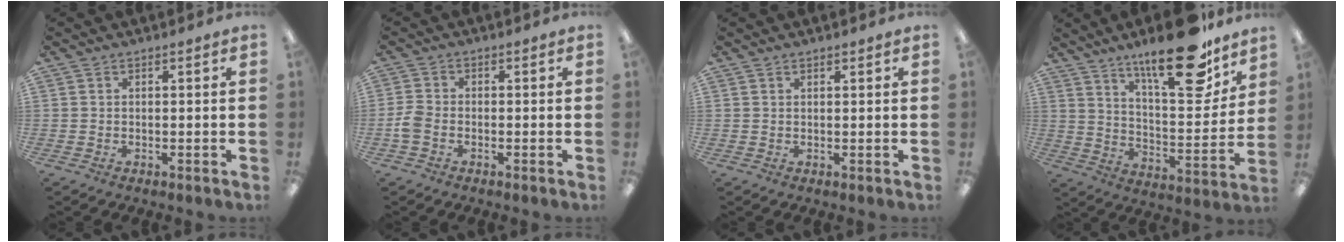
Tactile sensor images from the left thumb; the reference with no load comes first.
{"total": 3.5, "force": [-1.4, 2.3, 2.3], "torque": [-0.049, 0.003, -0.026]}
{"total": 0.7, "force": [0.6, 0.2, 0.2], "torque": [-0.005, 0.000, 0.012]}
{"total": 22.2, "force": [16.1, 6.6, 13.8], "torque": [-0.205, -0.103, 0.261]}